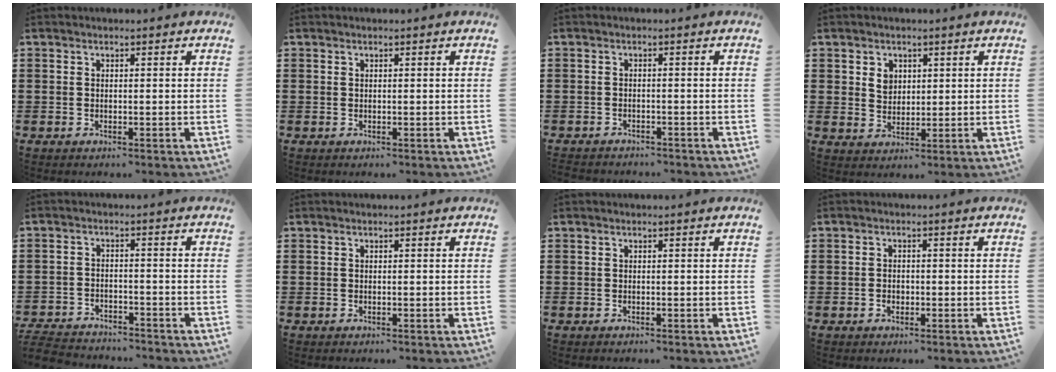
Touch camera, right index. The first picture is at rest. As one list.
[{"total": 0.0}, {"total": 1.4, "force": [-1.4, 0.0, -0.1], "torque": [-0.004, -0.001, -0.031]}, {"total": 2.9, "force": [1.3, 2.3, 1.2], "torque": [-0.032, 0.009, 0.023]}, {"total": 4.1, "force": [-4.1, 0.3, 0.2], "torque": [-0.021, -0.006, -0.091]}, {"total": 0.0}, {"total": 0.0}, {"total": 1.1, "force": [-0.4, 0.8, 0.7], "torque": [-0.016, 0.001, -0.007]}]